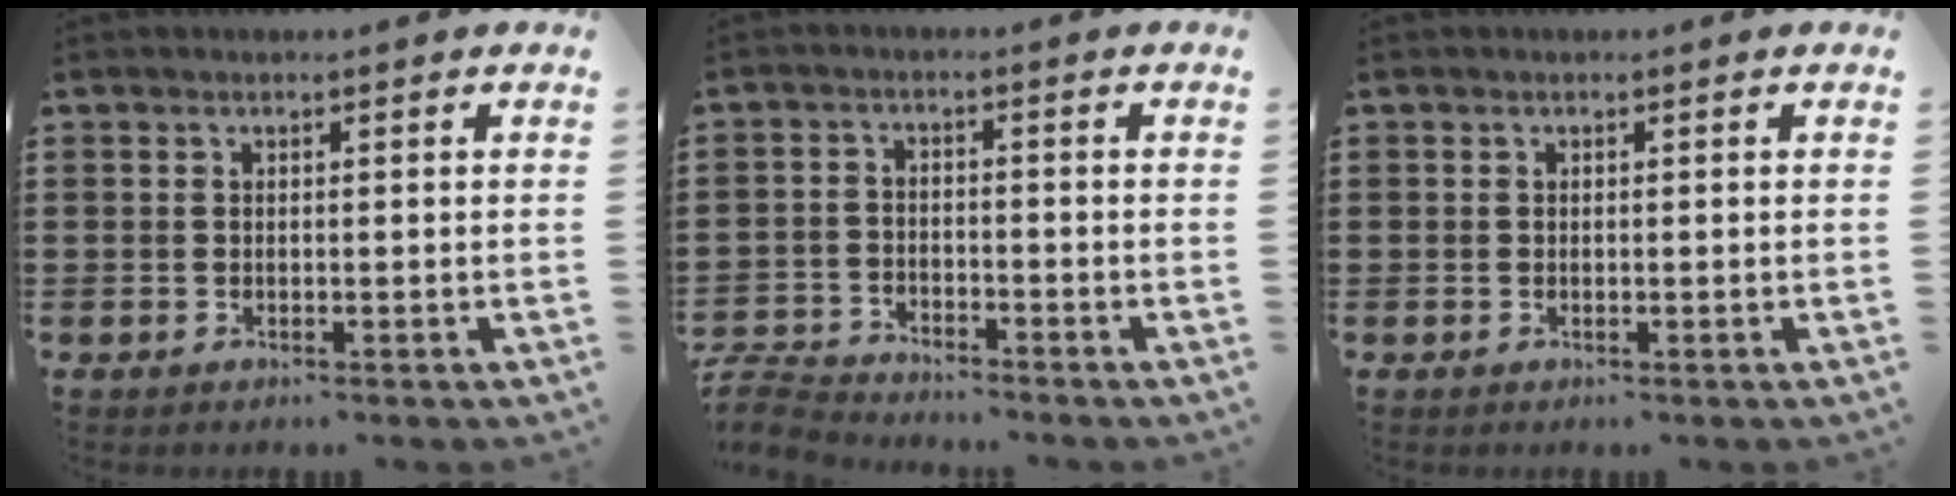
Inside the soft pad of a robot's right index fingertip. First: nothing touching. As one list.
[{"total": 4.4, "force": [-4.3, 0.5, 0.3], "torque": [-0.023, -0.002, -0.094]}, {"total": 0.0}]